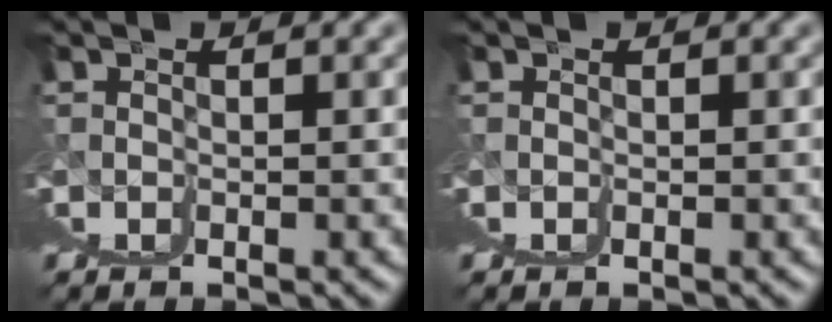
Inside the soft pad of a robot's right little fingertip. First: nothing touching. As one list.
[{"total": 0.0}]